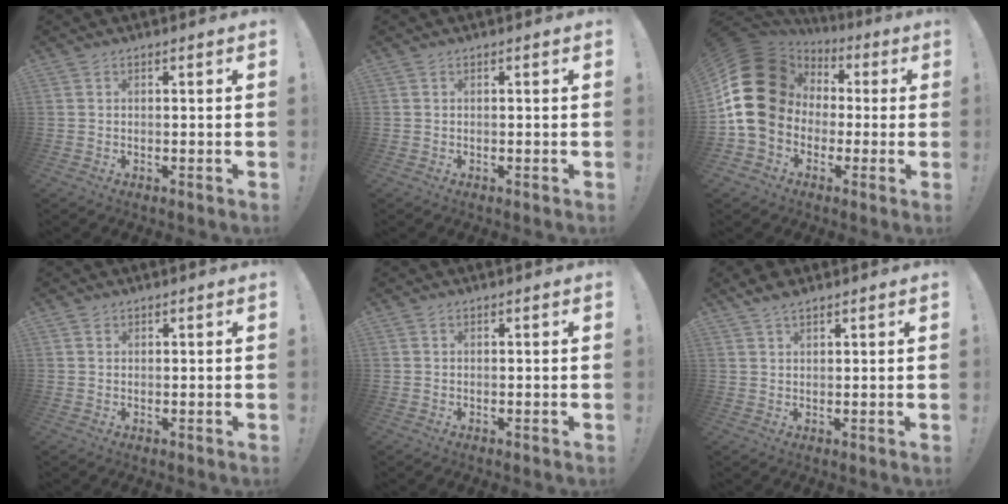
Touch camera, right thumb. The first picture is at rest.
{"total": 0.0}
{"total": 21.5, "force": [1.2, 17.5, 12.4], "torque": [-0.210, 0.005, 0.047]}
{"total": 1.0, "force": [0.7, 0.6, 0.0], "torque": [0.008, -0.003, 0.013]}
{"total": 0.0}
{"total": 3.6, "force": [2.8, 1.5, 1.5], "torque": [-0.021, -0.012, 0.053]}